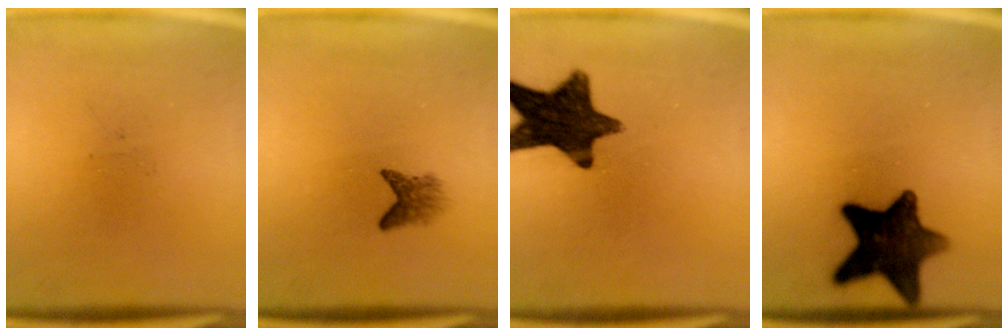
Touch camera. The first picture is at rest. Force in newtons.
{"total": 2.3}
{"total": 14.3}
{"total": 13.3}